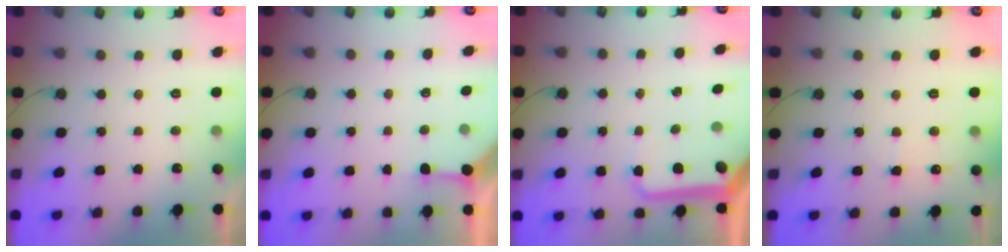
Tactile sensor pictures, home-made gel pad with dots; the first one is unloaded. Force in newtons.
{"total": 2.7, "press": 2.7, "slide": 0.4}
{"total": 11.3, "press": 11.2, "slide": 1.1}
{"total": 4.2, "press": 4.2, "slide": 0.7}